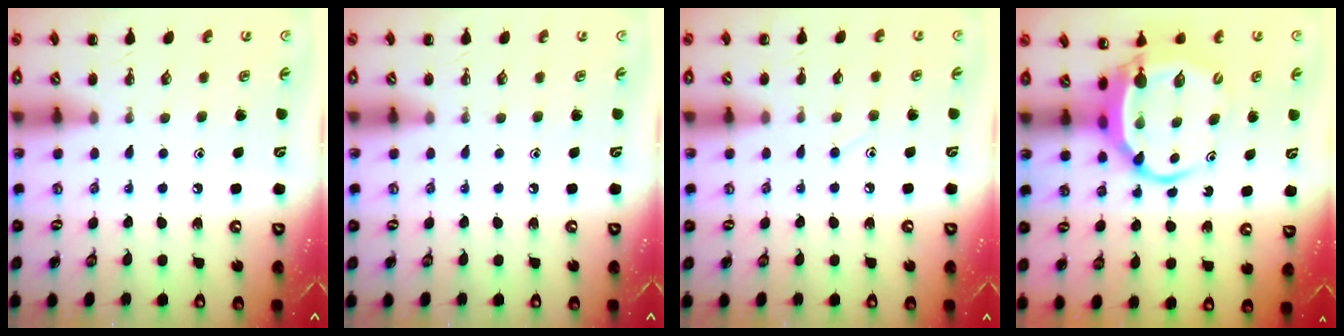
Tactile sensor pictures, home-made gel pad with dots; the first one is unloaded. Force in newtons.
{"total": 0.0}
{"total": 5.4, "press": 5.0, "slide": 1.9}
{"total": 6.7, "press": 6.4, "slide": 1.8}